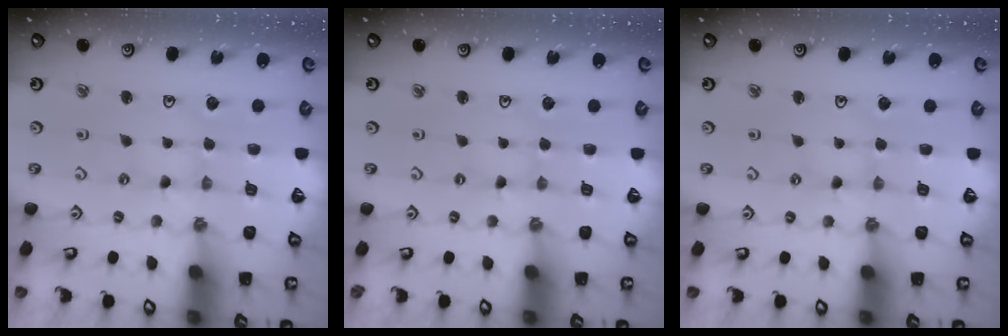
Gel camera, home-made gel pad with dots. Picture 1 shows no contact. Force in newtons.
{"total": 0.6, "press": 0.6, "slide": 0.2}
{"total": 1.1, "press": 1.0, "slide": 0.1}